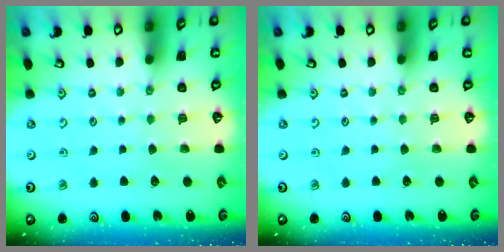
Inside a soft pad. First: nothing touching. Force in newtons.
{"total": 0.0}